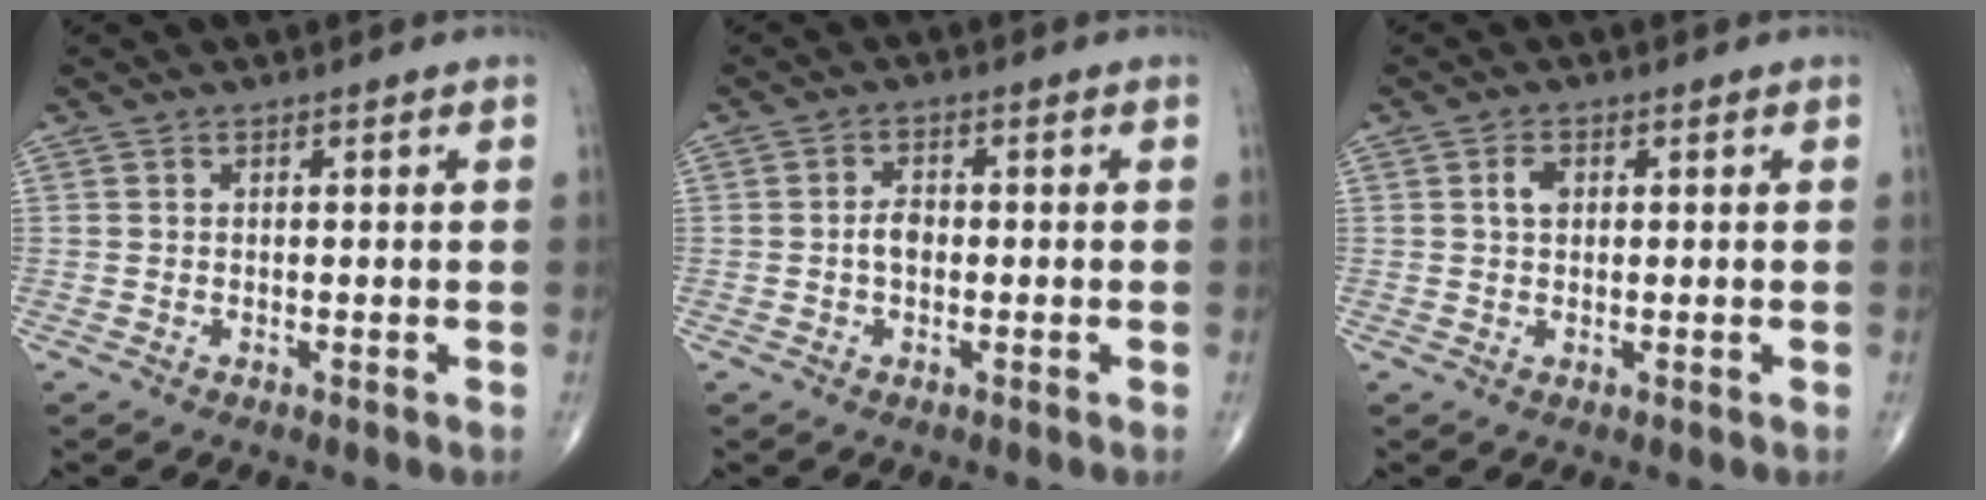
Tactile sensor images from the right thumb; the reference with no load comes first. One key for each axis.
{"total": 2.9, "fx": -0.4, "fy": 1.9, "fz": 2.1, "tx": -0.032, "ty": 0.007, "tz": -0.012}
{"total": 2.5, "fx": 0.6, "fy": 1.7, "fz": 1.8, "tx": -0.029, "ty": 0.004, "tz": 0.010}